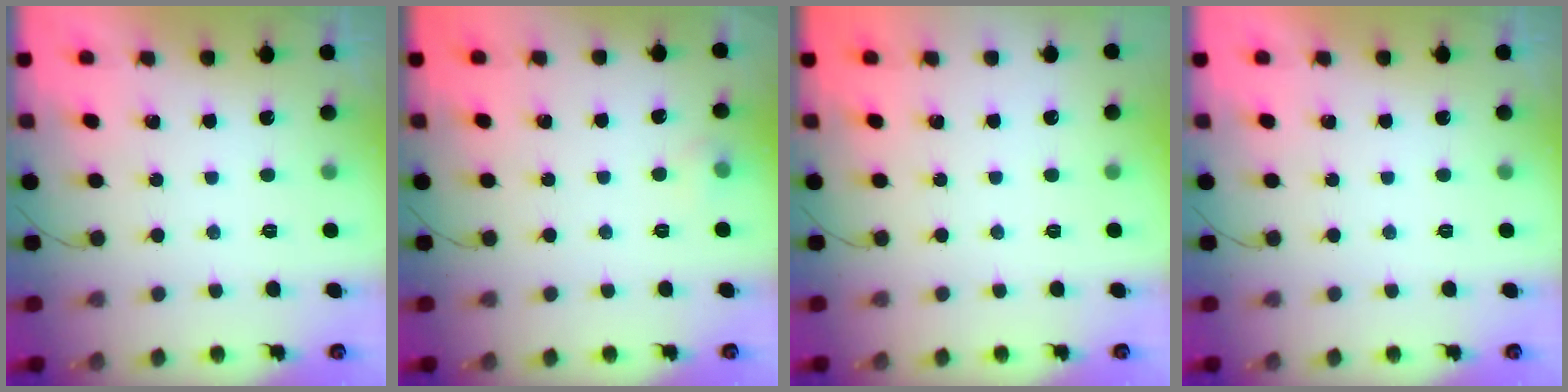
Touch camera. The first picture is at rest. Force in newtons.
{"total": 4.2, "press": 3.9, "slide": 1.7}
{"total": 0.0}
{"total": 0.0}